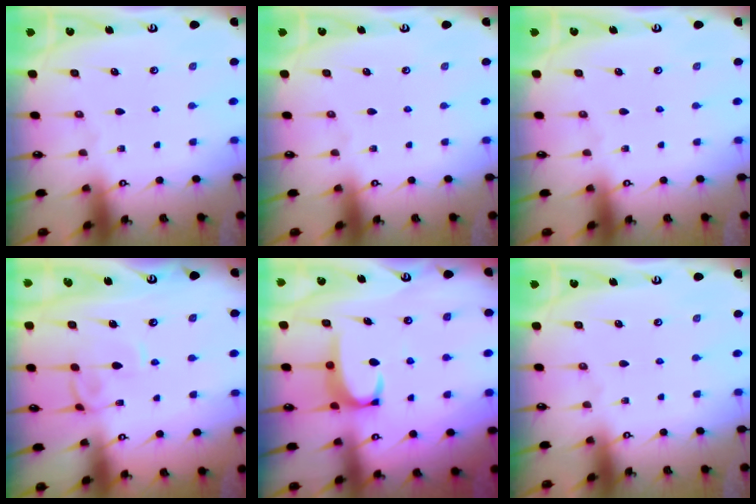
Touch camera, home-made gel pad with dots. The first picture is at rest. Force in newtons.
{"total": 0.0}
{"total": 0.0}
{"total": 1.0, "press": 1.0, "slide": 0.2}
{"total": 3.7, "press": 3.7, "slide": 0.2}
{"total": 0.0}